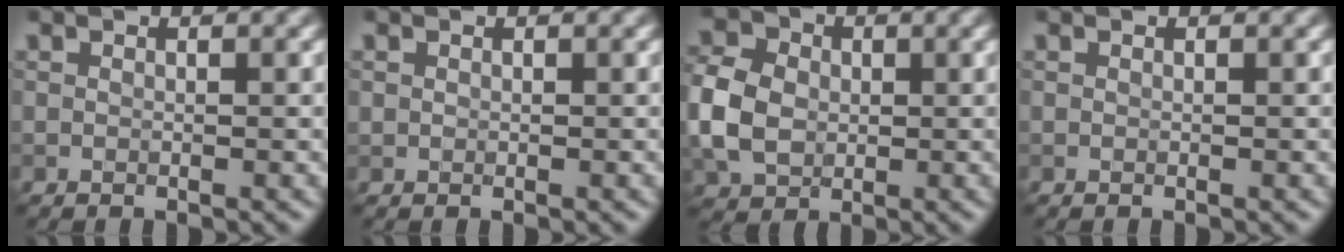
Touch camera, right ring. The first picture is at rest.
{"total": 0.5, "force": [0.1, 0.5, 0.1], "torque": [0.004, -0.002, 0.003]}
{"total": 6.7, "force": [-0.4, 5.3, 4.0], "torque": [-0.105, 0.008, -0.020]}
{"total": 0.0}